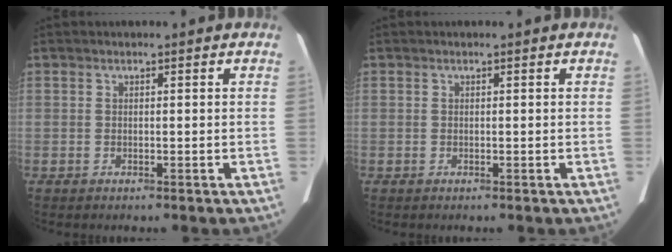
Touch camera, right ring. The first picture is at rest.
{"total": 0.0}